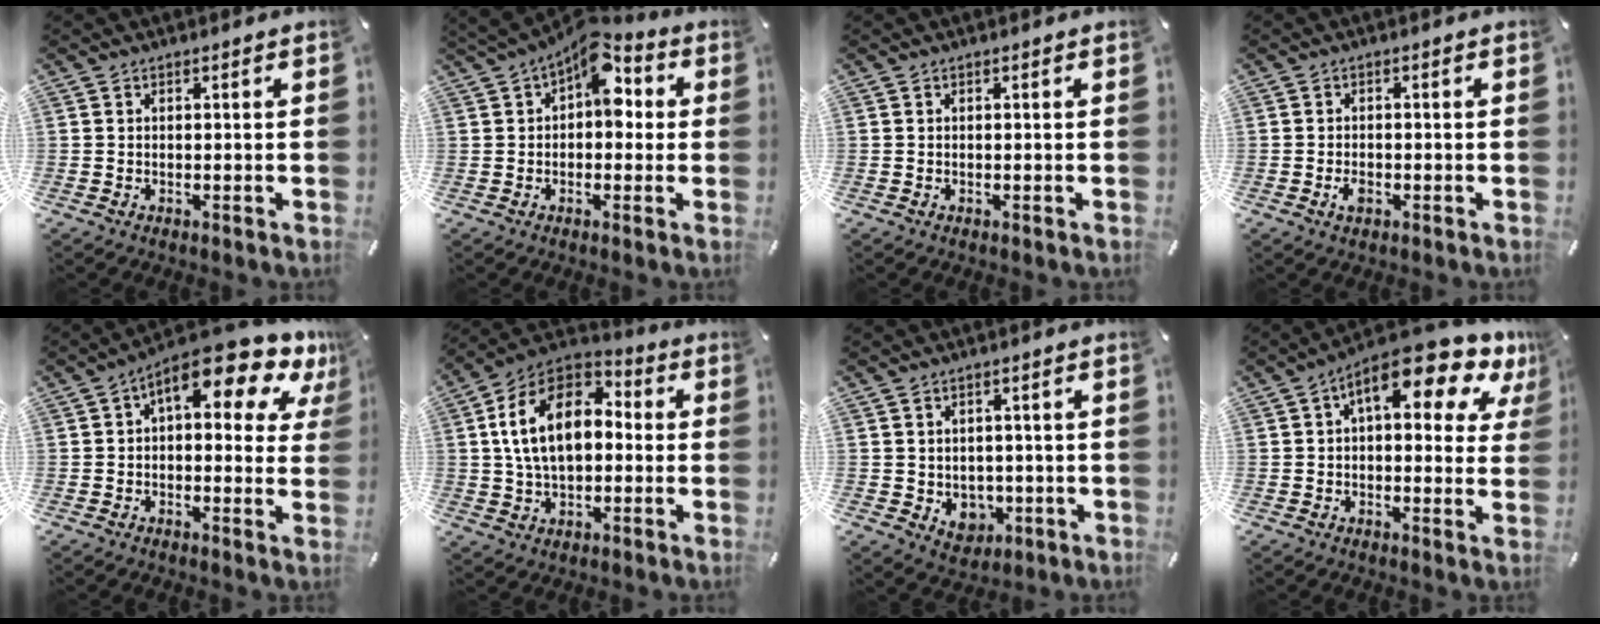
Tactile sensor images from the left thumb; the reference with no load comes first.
{"total": 12.0, "force": [4.9, 7.0, 8.4], "torque": [-0.111, -0.034, 0.083]}
{"total": 0.0}
{"total": 2.4, "force": [-0.9, 1.4, 1.7], "torque": [-0.037, 0.001, -0.018]}
{"total": 15.1, "force": [8.5, 5.6, 11.2], "torque": [-0.166, -0.057, 0.139]}
{"total": 16.5, "force": [2.1, 10.9, 12.1], "torque": [-0.250, 0.008, 0.032]}
{"total": 5.1, "force": [-0.5, 4.7, 1.8], "torque": [-0.013, 0.002, -0.009]}
{"total": 15.2, "force": [8.0, 5.6, 11.7], "torque": [-0.167, -0.050, 0.126]}